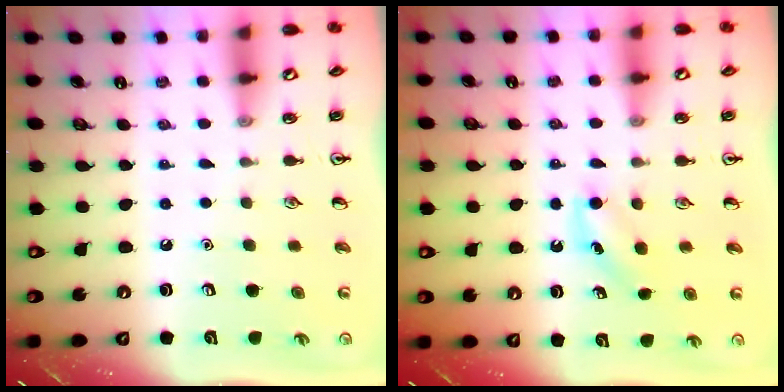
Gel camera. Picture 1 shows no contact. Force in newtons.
{"total": 4.7, "press": 4.5, "slide": 1.6}